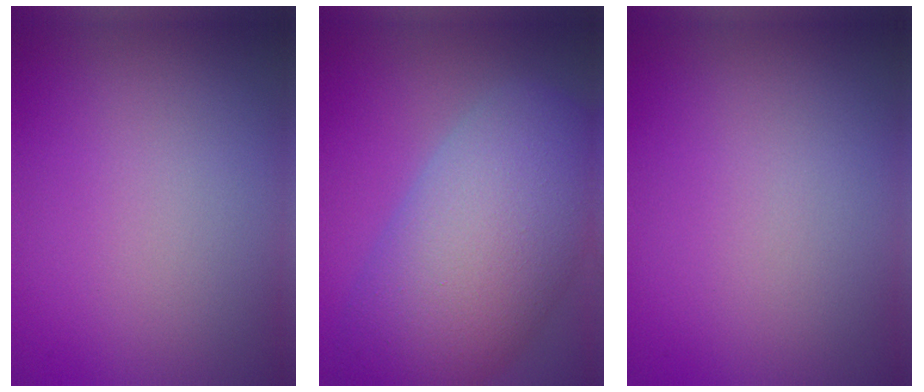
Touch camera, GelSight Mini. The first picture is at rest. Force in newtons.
{"total": 11.4, "press": 11.4, "slide": 0.8}
{"total": 0.0}